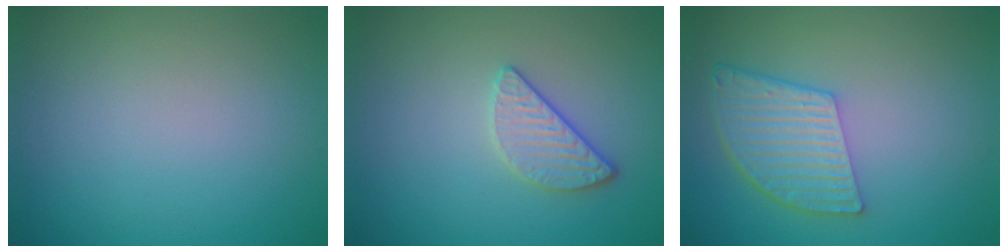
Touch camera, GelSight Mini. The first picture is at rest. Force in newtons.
{"total": 2.4, "press": 2.2, "slide": 0.9}
{"total": 5.6, "press": 4.1, "slide": 3.8}